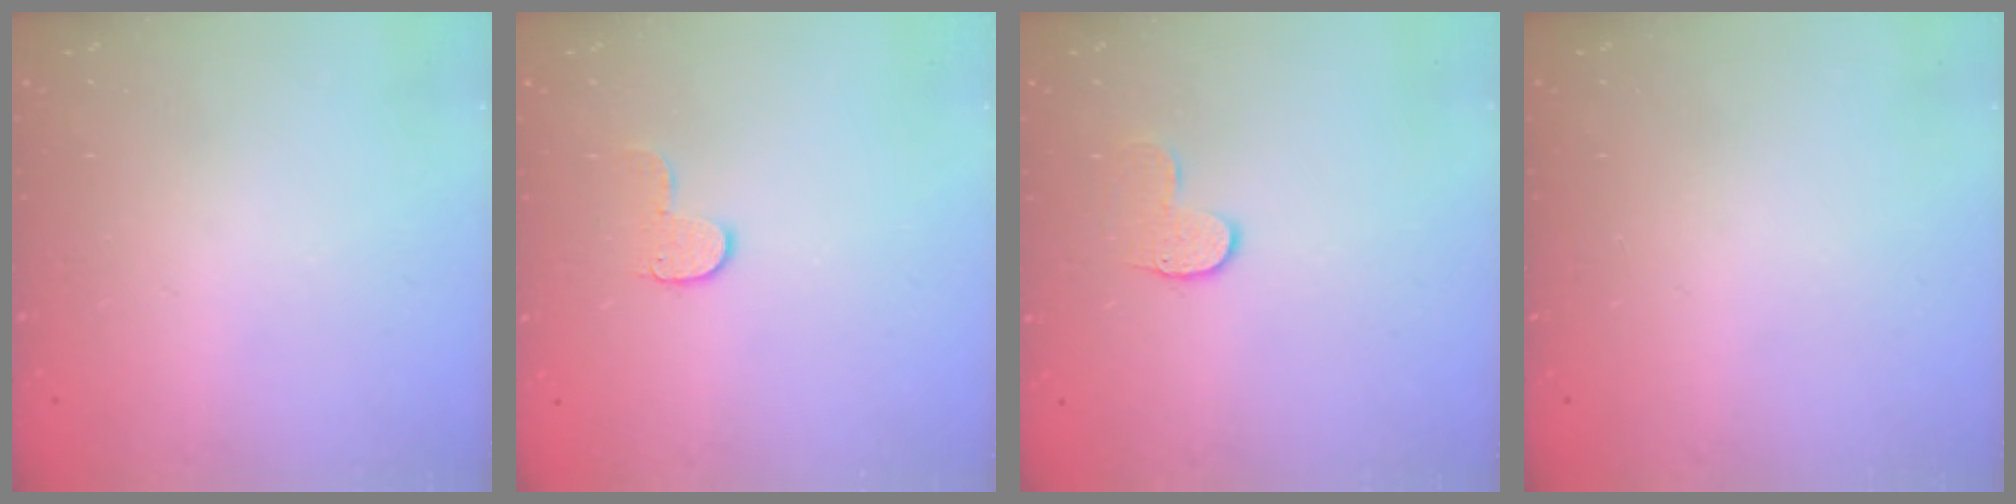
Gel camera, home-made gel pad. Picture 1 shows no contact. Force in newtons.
{"total": 6.1, "press": 6.1, "slide": 0.4}
{"total": 6.6, "press": 6.6, "slide": 0.6}
{"total": 0.0}